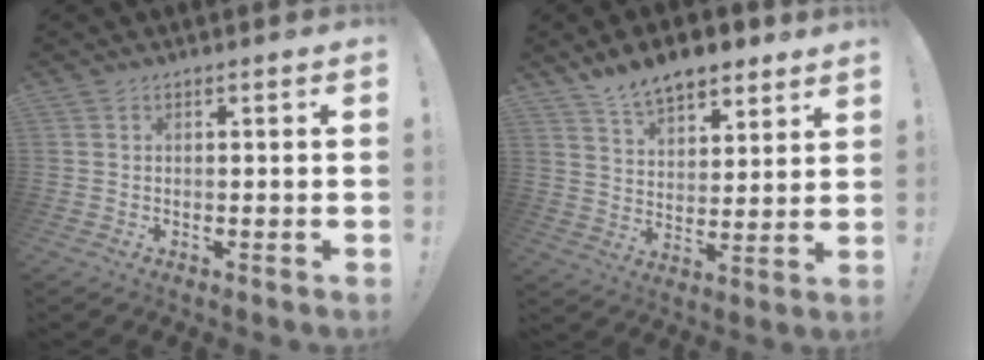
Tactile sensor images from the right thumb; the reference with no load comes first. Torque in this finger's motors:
{"motor_torque": [-0.46, 0.79, 0.15, 0.24, 0.05]}